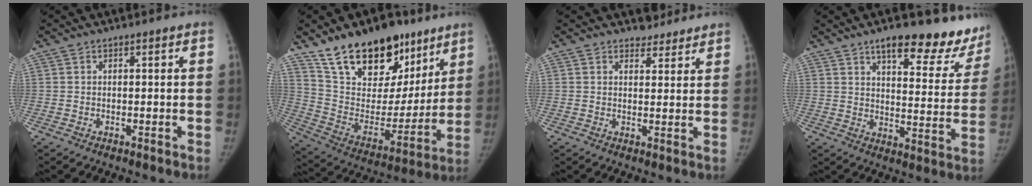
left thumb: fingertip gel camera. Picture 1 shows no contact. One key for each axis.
{"total": 25.0, "fx": 16.6, "fy": 13.8, "fz": 12.6, "tx": -0.161, "ty": -0.064, "tz": 0.282}
{"total": 3.5, "fx": 3.1, "fy": 1.6, "fz": -0.1, "tx": 0.022, "ty": -0.023, "tz": 0.037}
{"total": 18.9, "fx": 14.8, "fy": 6.7, "fz": 9.6, "tx": -0.072, "ty": -0.086, "tz": 0.182}